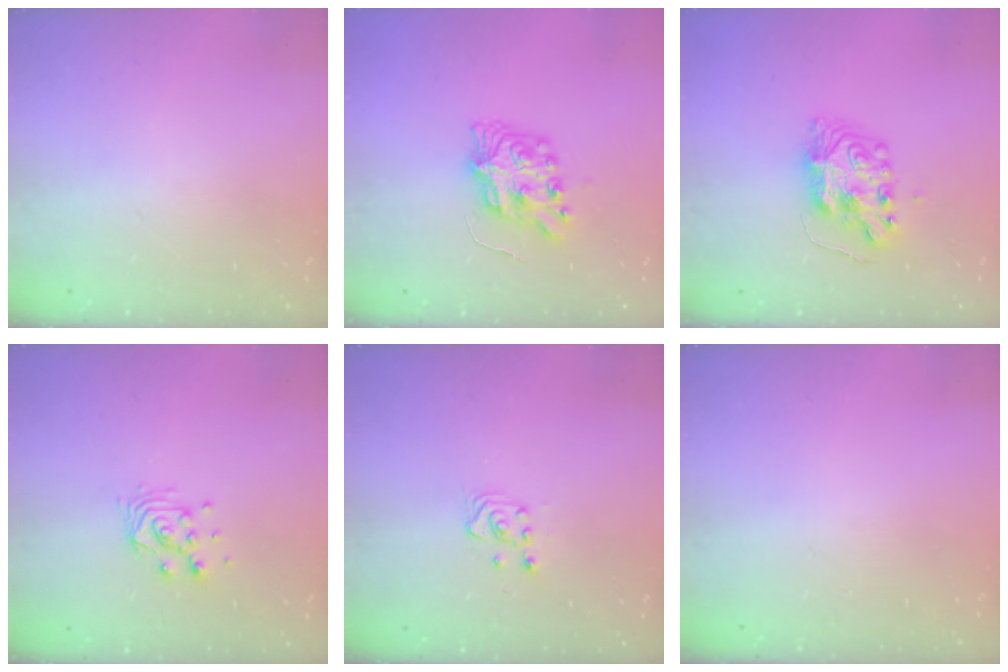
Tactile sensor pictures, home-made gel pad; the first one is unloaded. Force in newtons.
{"total": 8.6, "press": 8.6, "slide": 1.0}
{"total": 9.1, "press": 9.0, "slide": 0.9}
{"total": 6.2, "press": 6.2, "slide": 0.1}
{"total": 3.0, "press": 2.8, "slide": 1.0}
{"total": 0.0}